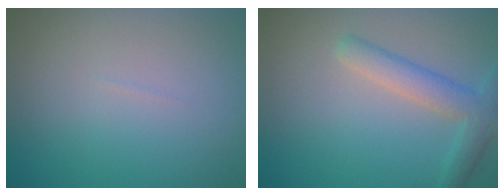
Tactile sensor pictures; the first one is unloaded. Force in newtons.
{"total": 3.6, "press": 3.6, "slide": 0.2}